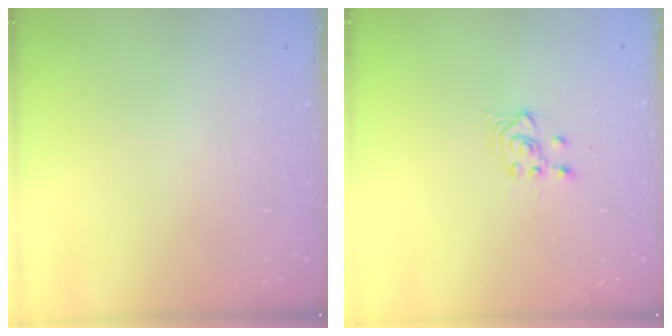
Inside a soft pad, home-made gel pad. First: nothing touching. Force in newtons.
{"total": 3.3, "press": 3.0, "slide": 1.4}